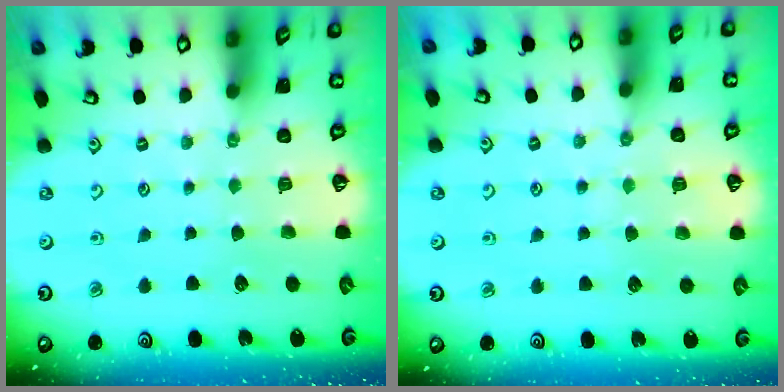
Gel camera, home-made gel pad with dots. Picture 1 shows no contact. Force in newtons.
{"total": 4.8, "press": 4.8, "slide": 0.6}